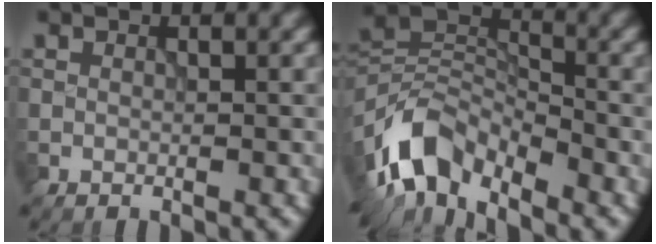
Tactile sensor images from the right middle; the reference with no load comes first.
{"total": 8.3, "force": [-5.6, 4.0, 4.7], "torque": [-0.087, 0.002, -0.125]}